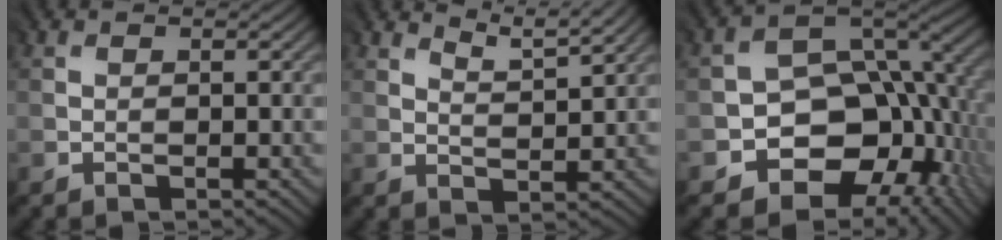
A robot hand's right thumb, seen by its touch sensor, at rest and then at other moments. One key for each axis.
{"total": 4.0, "fx": 3.6, "fy": 0.2, "fz": 1.7, "tx": -0.039, "ty": -0.001, "tz": 0.074}
{"total": 10.6, "fx": -3.5, "fy": 7.9, "fz": 6.1, "tx": -0.085, "ty": -0.010, "tz": -0.075}